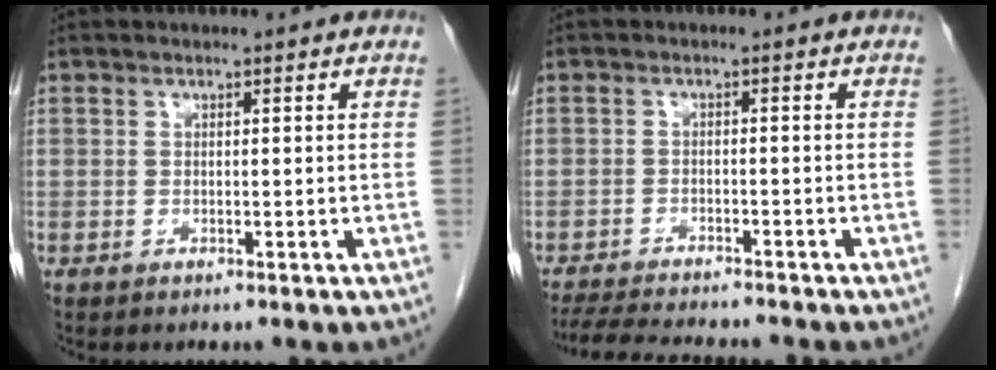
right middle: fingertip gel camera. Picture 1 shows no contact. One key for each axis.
{"total": 9.8, "fx": -9.0, "fy": 0.5, "fz": 4.0, "tx": -0.059, "ty": -0.013, "tz": -0.137}